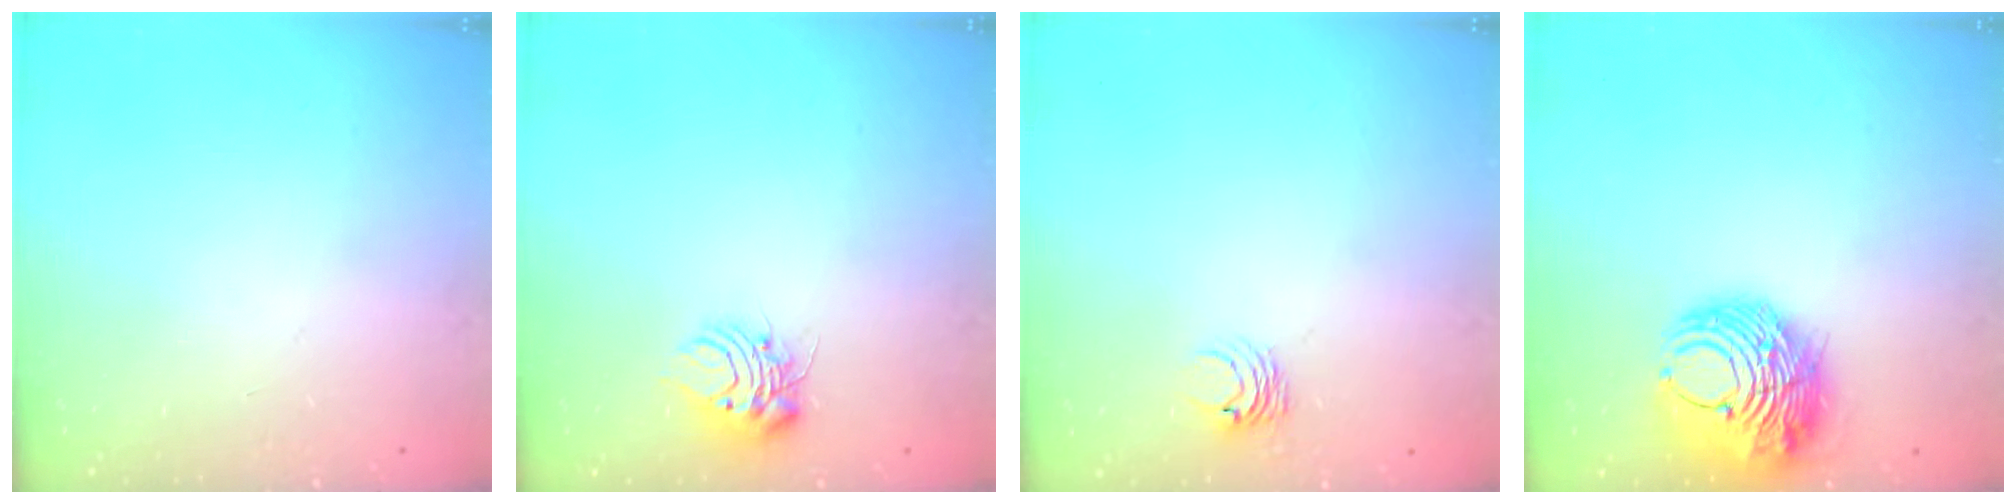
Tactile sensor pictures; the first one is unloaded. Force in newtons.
{"total": 6.9, "press": 6.9, "slide": 0.3}
{"total": 3.9, "press": 3.9, "slide": 0.3}
{"total": 11.4, "press": 11.4, "slide": 1.3}